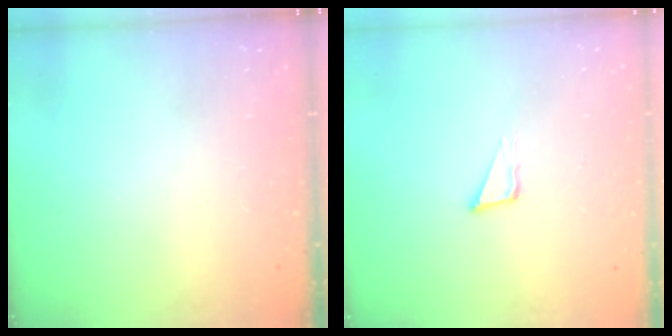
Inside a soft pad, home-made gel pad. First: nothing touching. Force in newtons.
{"total": 4.4, "press": 4.3, "slide": 0.8}